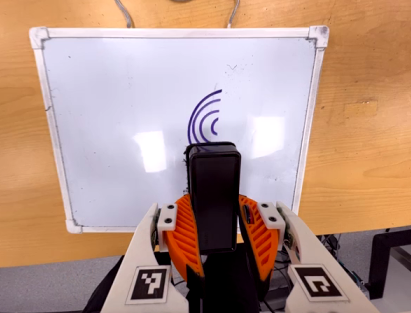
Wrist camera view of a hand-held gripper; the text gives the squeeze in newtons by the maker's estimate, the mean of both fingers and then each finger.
{"total": 7.3, "left": 6.1, "right": 8.5}